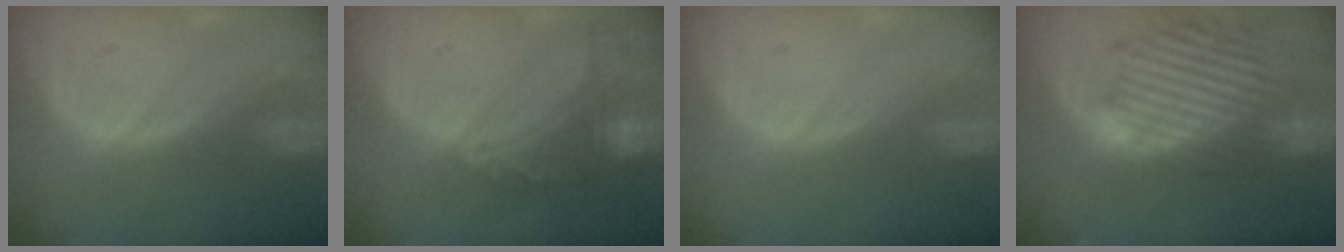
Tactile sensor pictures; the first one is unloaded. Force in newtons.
{"total": 9.3, "press": 8.2, "slide": 4.4}
{"total": 0.0}
{"total": 13.9, "press": 11.9, "slide": 7.2}